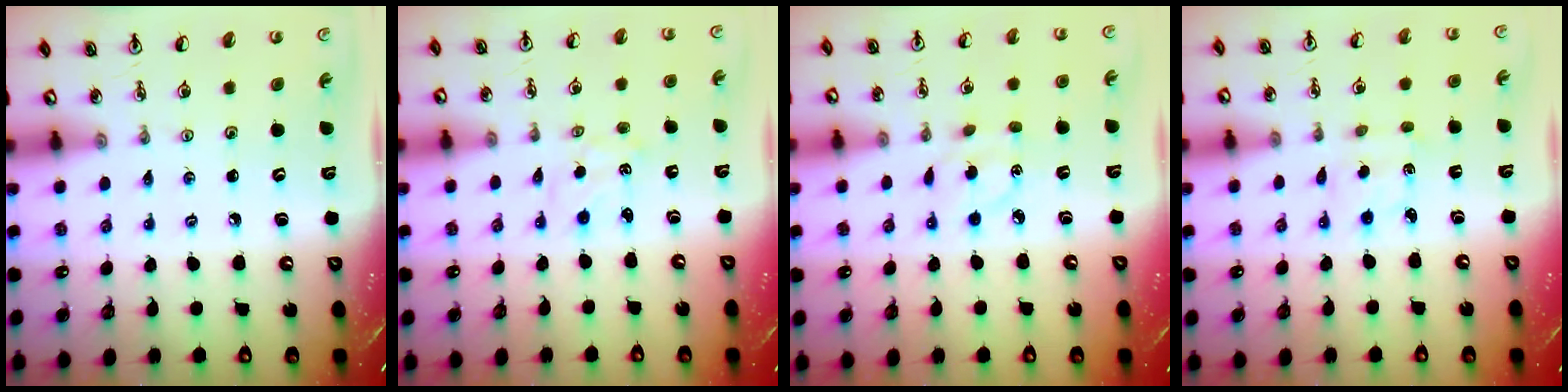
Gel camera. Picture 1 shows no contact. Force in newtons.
{"total": 2.1, "press": 2.1, "slide": 0.2}
{"total": 3.3, "press": 3.3, "slide": 0.5}
{"total": 1.8, "press": 1.7, "slide": 0.5}